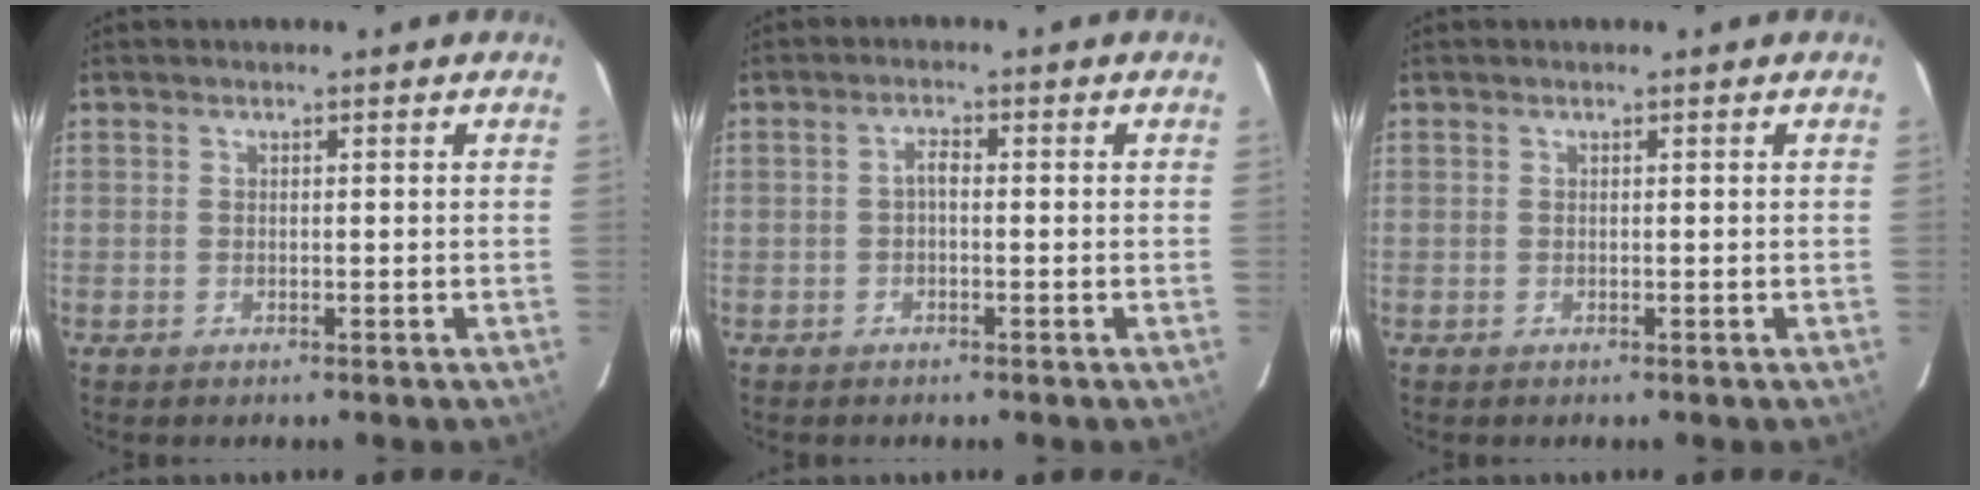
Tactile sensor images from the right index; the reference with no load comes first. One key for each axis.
{"total": 1.5, "fx": -0.4, "fy": 0.7, "fz": 1.3, "tx": -0.026, "ty": 0.008, "tz": -0.010}
{"total": 0.0}